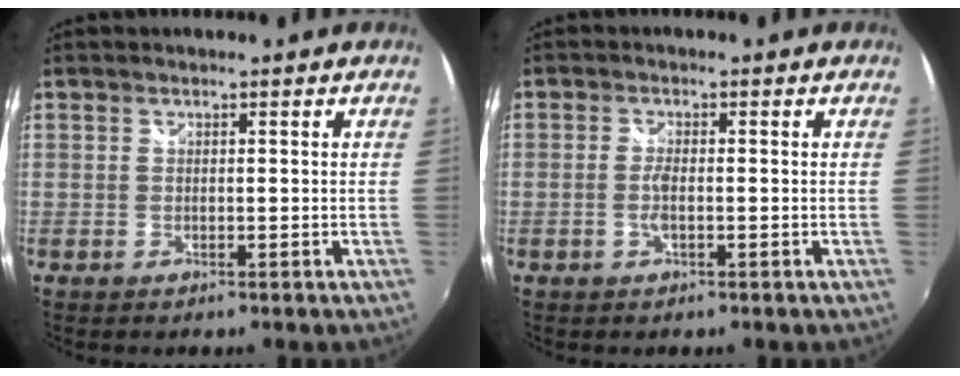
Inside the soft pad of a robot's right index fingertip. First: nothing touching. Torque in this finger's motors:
{"motor_torque": [0.11, 0.02, 0.23, 0.06]}